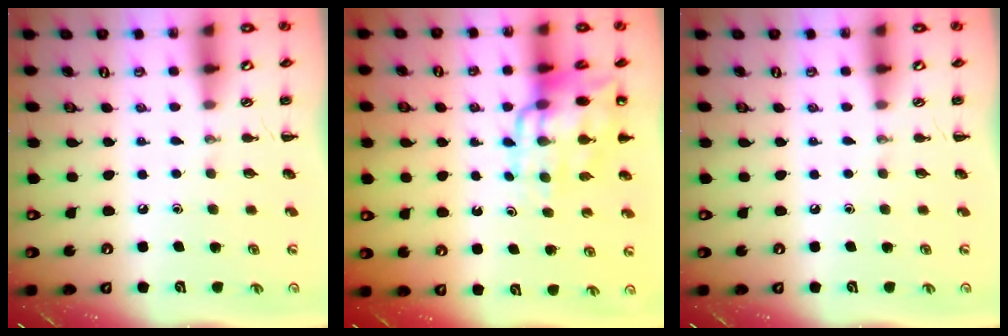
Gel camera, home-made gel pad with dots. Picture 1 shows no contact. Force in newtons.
{"total": 13.4, "press": 13.0, "slide": 3.1}
{"total": 0.0}